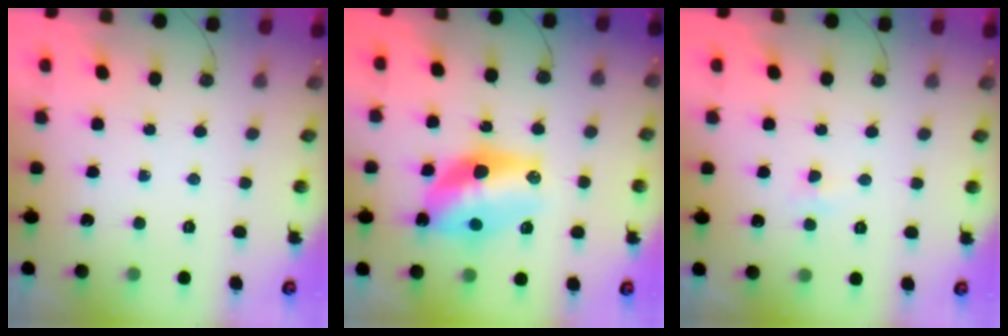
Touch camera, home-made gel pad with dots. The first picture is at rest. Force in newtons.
{"total": 13.6, "press": 13.5, "slide": 1.2}
{"total": 2.9, "press": 2.8, "slide": 0.6}